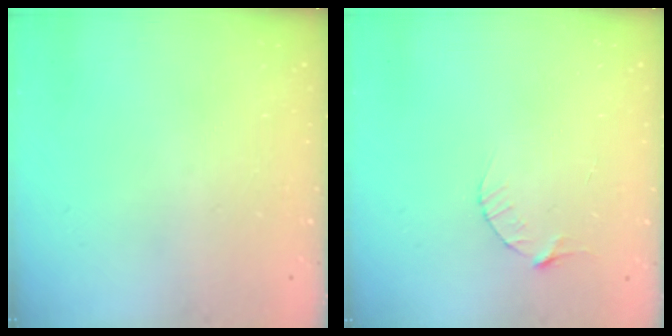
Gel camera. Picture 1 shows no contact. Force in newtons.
{"total": 3.1, "press": 3.0, "slide": 0.4}